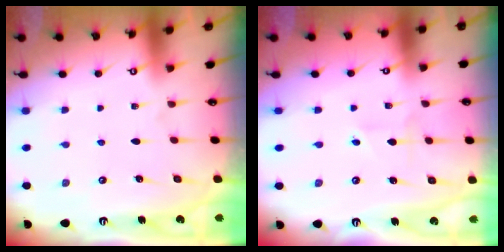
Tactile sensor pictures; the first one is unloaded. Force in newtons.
{"total": 1.8, "press": 1.7, "slide": 0.6}